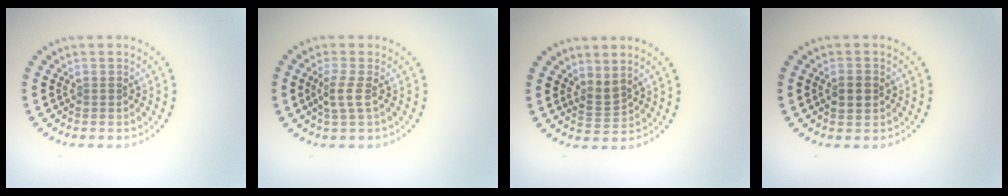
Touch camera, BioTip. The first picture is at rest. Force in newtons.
{"total": 1.9, "press": 1.6, "slide": 1.0}
{"total": 1.7, "press": 1.2, "slide": 1.2}
{"total": 2.4, "press": 2.4, "slide": 0.1}